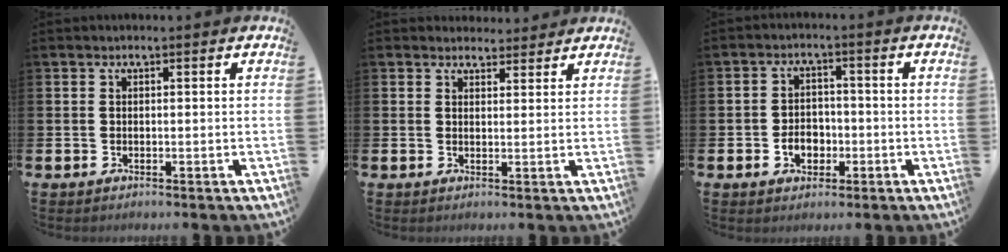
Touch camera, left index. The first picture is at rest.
{"total": 2.8, "force": [2.6, 0.9, -0.3], "torque": [0.015, -0.014, 0.046]}
{"total": 3.6, "force": [-1.2, 2.8, 1.9], "torque": [-0.026, -0.001, -0.029]}